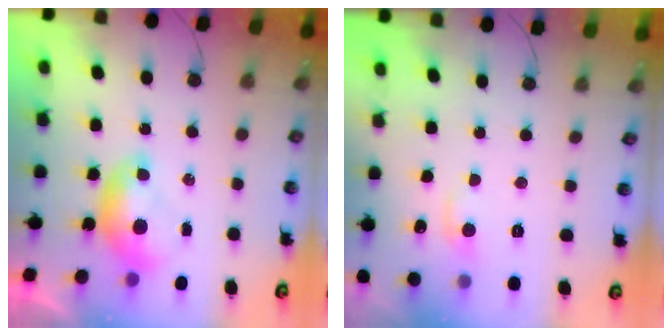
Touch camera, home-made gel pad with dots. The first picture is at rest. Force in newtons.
{"total": 1.8, "press": 1.5, "slide": 0.9}